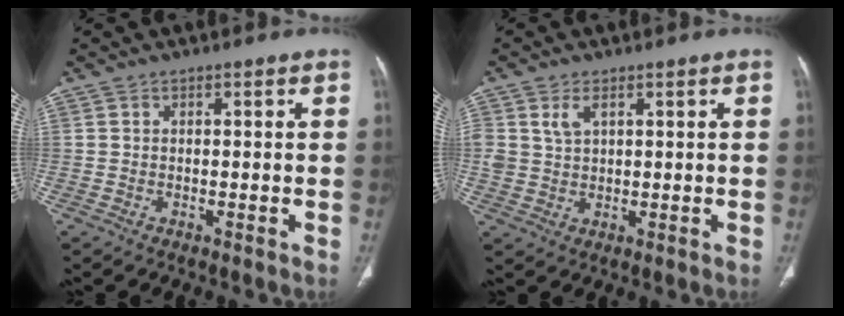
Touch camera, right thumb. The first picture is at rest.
{"total": 3.7, "force": [1.8, 2.2, 2.4], "torque": [-0.045, -0.007, 0.044]}